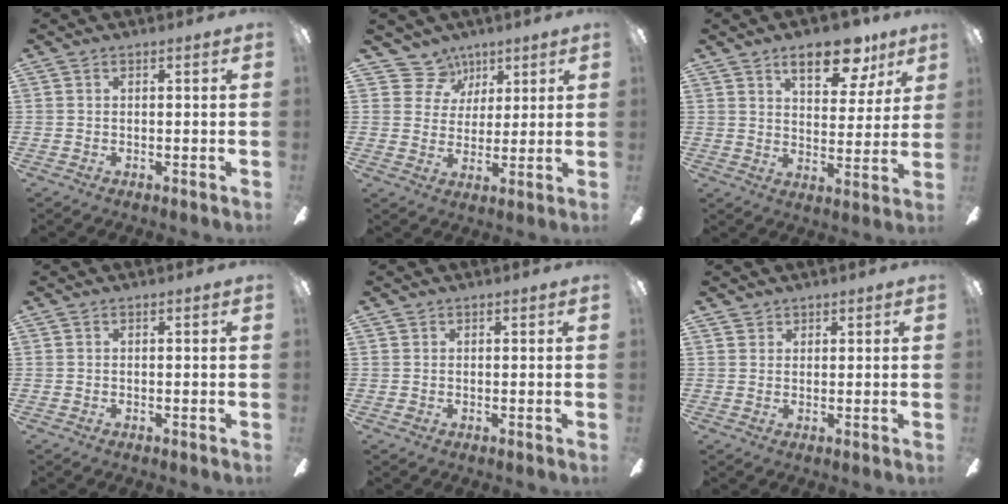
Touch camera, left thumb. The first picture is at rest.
{"total": 8.1, "force": [5.0, 6.3, 0.3], "torque": [-0.024, -0.025, 0.097]}
{"total": 13.2, "force": [8.1, 6.2, 8.4], "torque": [-0.099, -0.034, 0.135]}
{"total": 0.0}
{"total": 0.8, "force": [0.4, 0.7, -0.1], "torque": [0.001, 0.004, 0.007]}
{"total": 2.1, "force": [1.6, 1.4, -0.2], "torque": [0.011, -0.004, 0.030]}